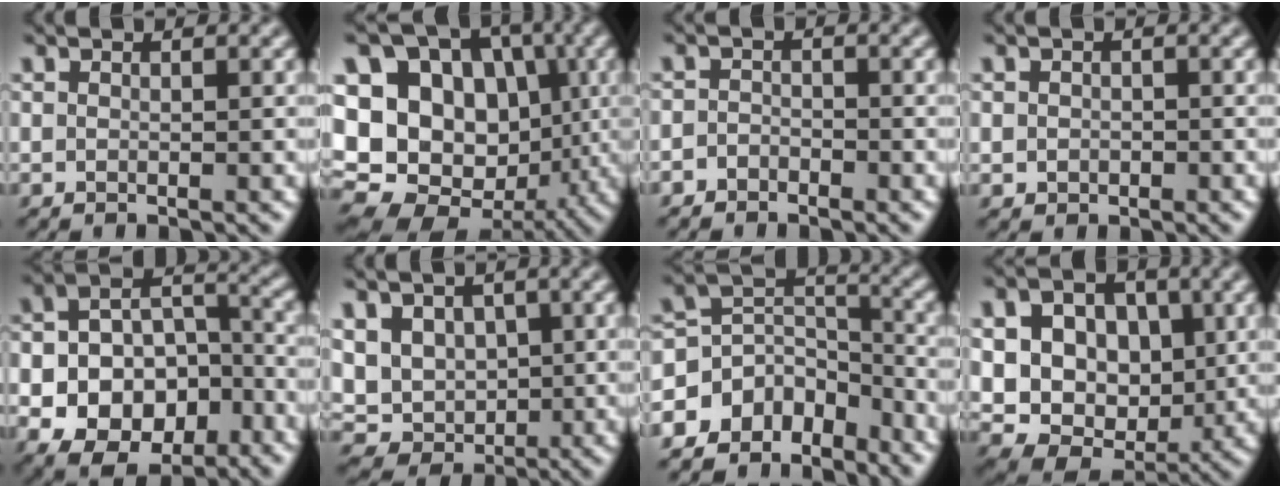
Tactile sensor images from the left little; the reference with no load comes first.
{"total": 13.7, "force": [0.0, 11.2, 7.8], "torque": [-0.159, 0.001, -0.009]}
{"total": 1.5, "force": [-1.1, 0.9, 0.1], "torque": [0.018, 0.006, -0.027]}
{"total": 1.0, "force": [-0.2, 0.9, 0.2], "torque": [0.000, -0.004, -0.004]}
{"total": 13.0, "force": [-6.0, 8.9, 7.3], "torque": [-0.116, -0.017, -0.093]}
{"total": 8.0, "force": [0.5, 7.2, 3.6], "torque": [-0.066, 0.017, -0.007]}
{"total": 7.7, "force": [-5.6, 4.6, 2.3], "torque": [-0.036, 0.007, -0.104]}
{"total": 14.9, "force": [3.5, 11.5, 8.7], "torque": [-0.159, 0.025, 0.069]}